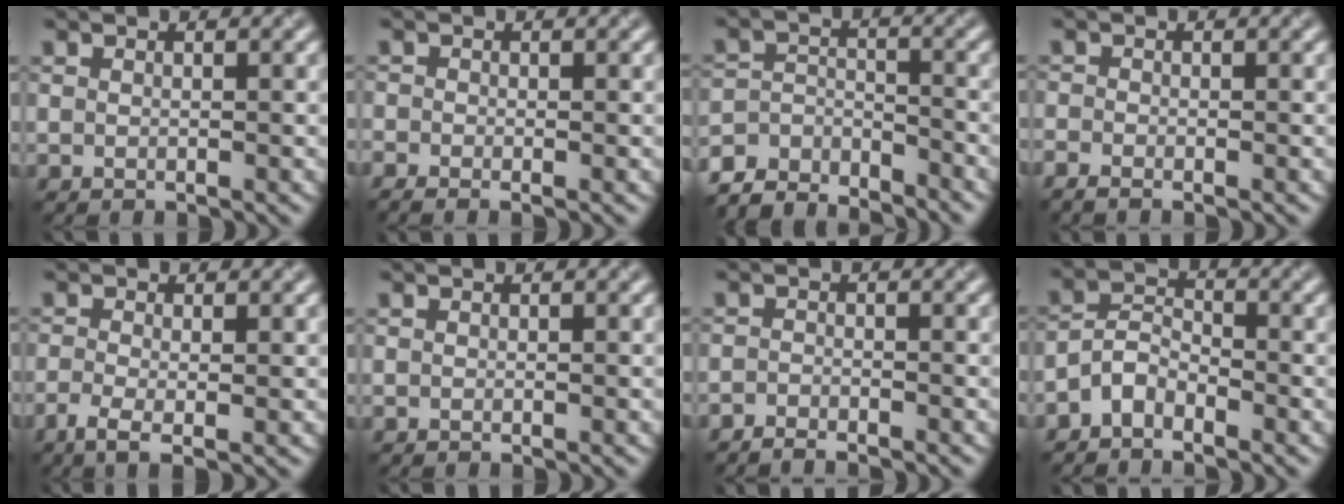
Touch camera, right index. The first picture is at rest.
{"total": 1.3, "force": [-1.0, 0.3, 0.7], "torque": [-0.015, -0.004, -0.023]}
{"total": 5.5, "force": [-5.3, 1.3, 0.9], "torque": [-0.020, -0.004, -0.105]}
{"total": 1.4, "force": [-1.3, 0.3, 0.6], "torque": [-0.015, -0.004, -0.031]}
{"total": 2.5, "force": [-0.9, 0.7, 2.2], "torque": [-0.056, -0.005, -0.021]}
{"total": 0.0}
{"total": 1.5, "force": [-1.5, -0.1, 0.2], "torque": [-0.006, 0.001, -0.032]}
{"total": 2.6, "force": [-2.1, 1.2, 1.0], "torque": [-0.022, 0.015, -0.049]}